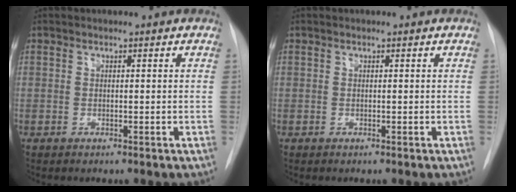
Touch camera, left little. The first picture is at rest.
{"total": 0.0}